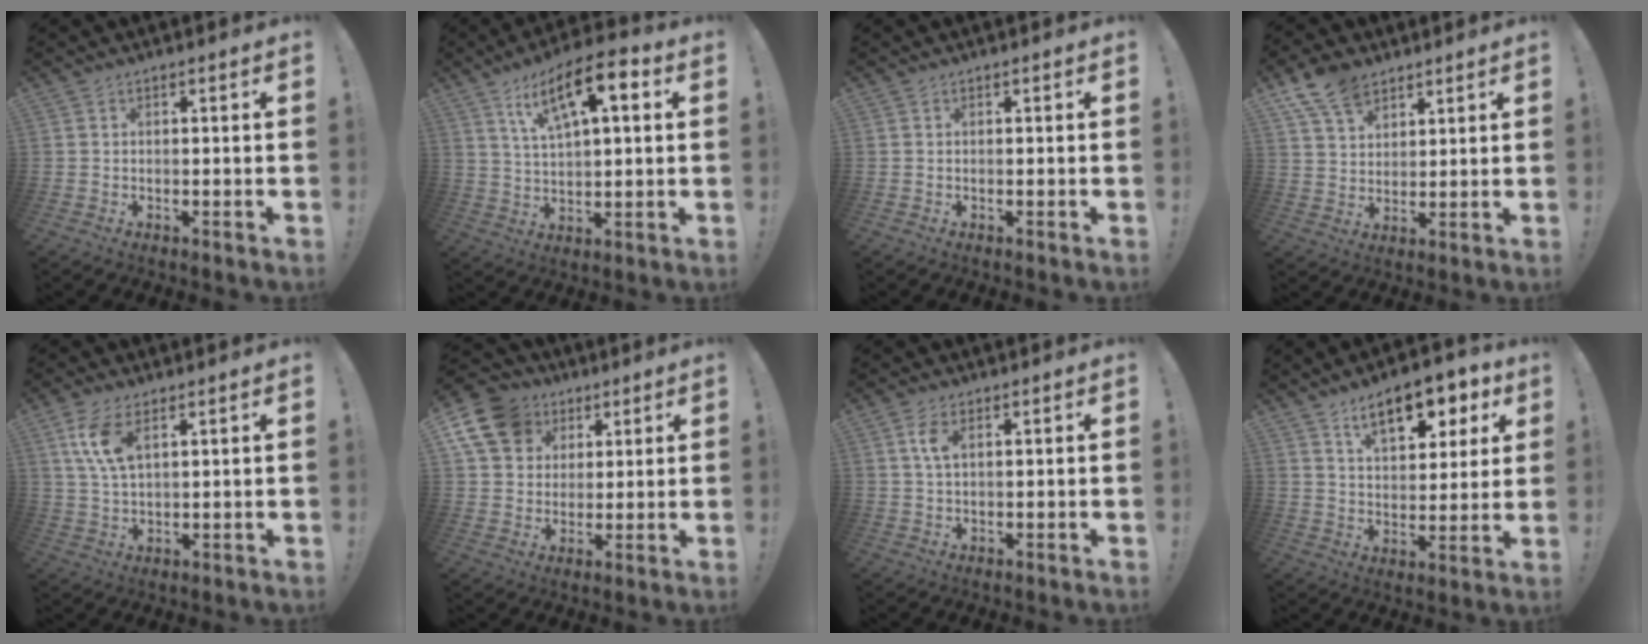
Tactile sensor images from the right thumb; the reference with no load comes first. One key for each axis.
{"total": 13.9, "fx": 6.4, "fy": 5.2, "fz": 11.2, "tx": -0.178, "ty": -0.018, "tz": 0.106}
{"total": 0.0}
{"total": 10.7, "fx": 7.3, "fy": 6.5, "fz": 4.5, "tx": -0.080, "ty": -0.034, "tz": 0.142}
{"total": 8.8, "fx": 3.9, "fy": 4.0, "fz": 6.8, "tx": -0.132, "ty": -0.012, "tz": 0.069}
{"total": 14.8, "fx": 6.2, "fy": 11.8, "fz": 6.6, "tx": -0.107, "ty": -0.031, "tz": 0.123}
{"total": 4.2, "fx": 1.3, "fy": 2.0, "fz": 3.4, "tx": -0.055, "ty": -0.002, "tz": 0.020}
{"total": 14.0, "fx": 8.0, "fy": 6.7, "fz": 9.4, "tx": -0.128, "ty": -0.042, "tz": 0.134}